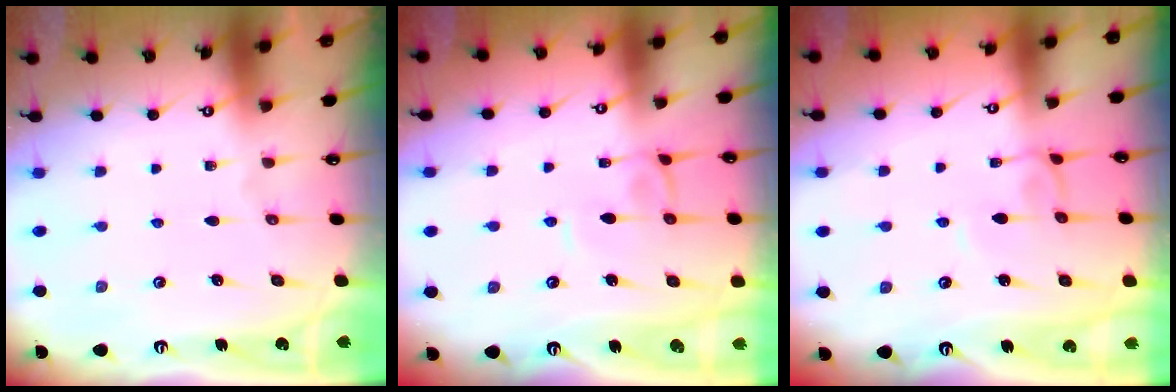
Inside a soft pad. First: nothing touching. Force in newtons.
{"total": 0.6, "press": 0.5, "slide": 0.2}
{"total": 3.4, "press": 3.4, "slide": 0.1}